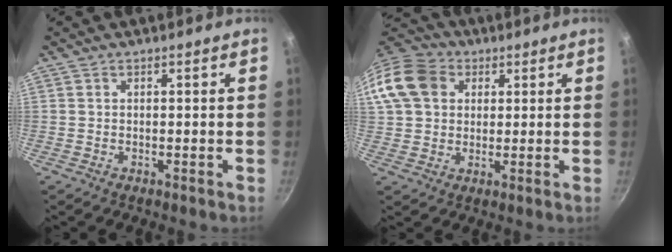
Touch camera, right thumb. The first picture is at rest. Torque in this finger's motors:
{"motor_torque": [-0.60, 1.34, 0.35, -0.30, 0.02]}